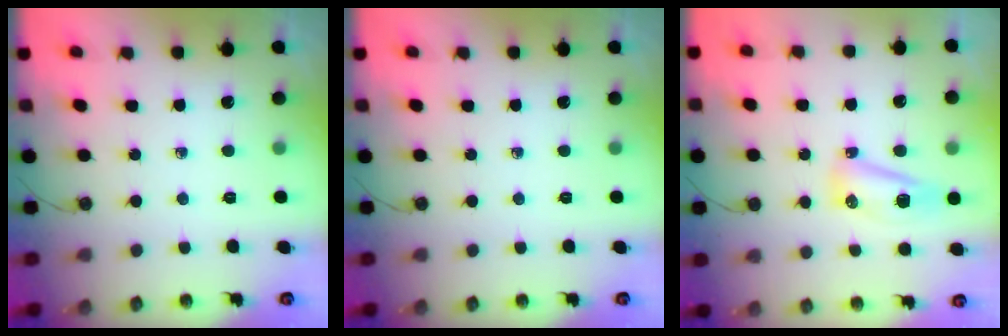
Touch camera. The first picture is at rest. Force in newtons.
{"total": 0.0}
{"total": 8.4, "press": 8.4, "slide": 0.9}